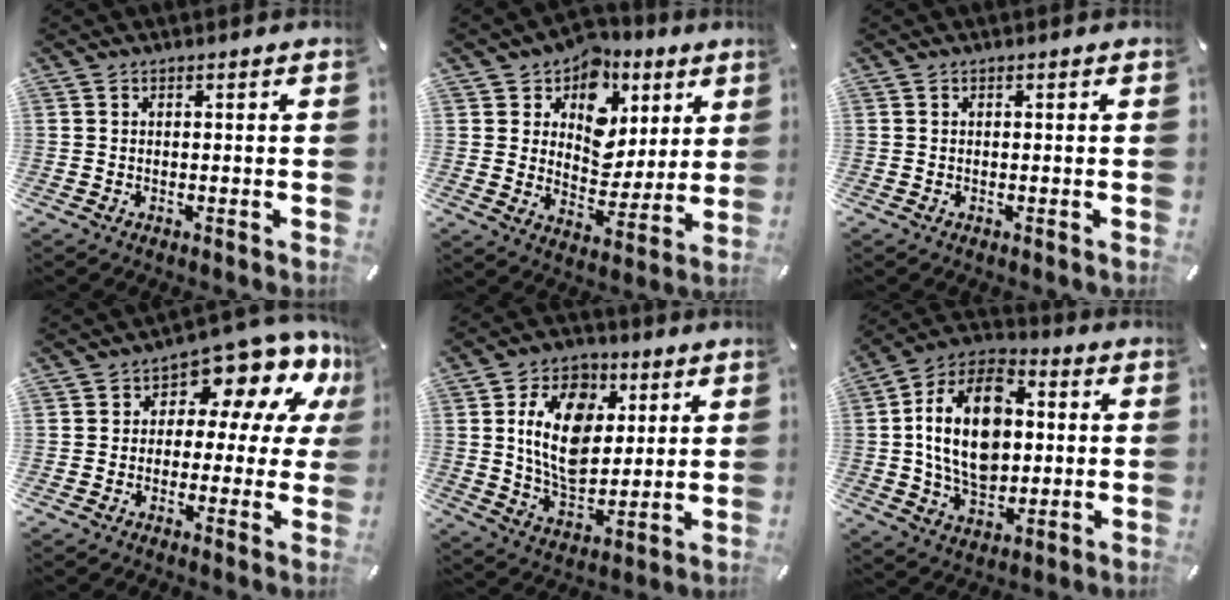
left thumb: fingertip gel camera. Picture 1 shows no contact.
{"total": 10.9, "force": [5.1, 9.0, 3.2], "torque": [-0.049, -0.047, 0.096]}
{"total": 0.0}
{"total": 9.7, "force": [6.0, 5.0, 5.7], "torque": [-0.087, -0.058, 0.106]}
{"total": 15.2, "force": [3.8, 11.0, 9.9], "torque": [-0.183, 0.002, 0.068]}
{"total": 18.3, "force": [1.0, 12.8, 13.1], "torque": [-0.255, 0.010, 0.013]}